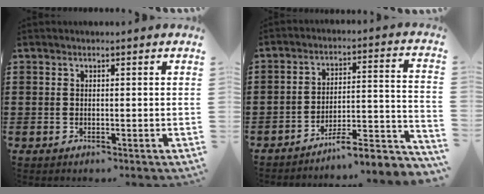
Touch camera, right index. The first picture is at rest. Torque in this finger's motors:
{"motor_torque": [0.39, 0.38, 0.26, 0.03]}